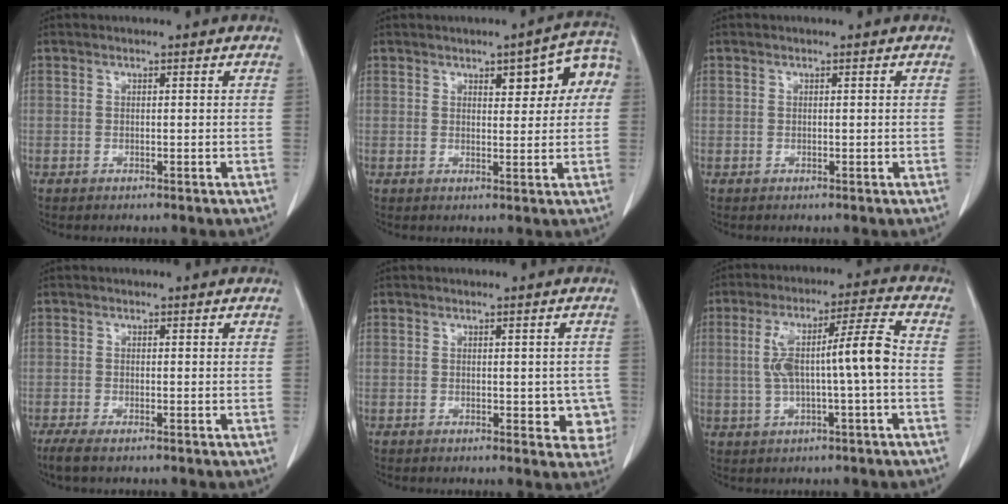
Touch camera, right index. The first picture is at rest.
{"total": 7.5, "force": [2.3, 2.5, 6.7], "torque": [-0.075, 0.025, 0.026]}
{"total": 0.0}
{"total": 2.4, "force": [-1.6, 0.5, 1.7], "torque": [-0.030, -0.006, -0.030]}
{"total": 4.8, "force": [-0.8, 2.4, 4.0], "torque": [-0.022, 0.002, -0.007]}
{"total": 10.4, "force": [-0.3, 0.6, 10.4], "torque": [-0.188, 0.028, -0.004]}